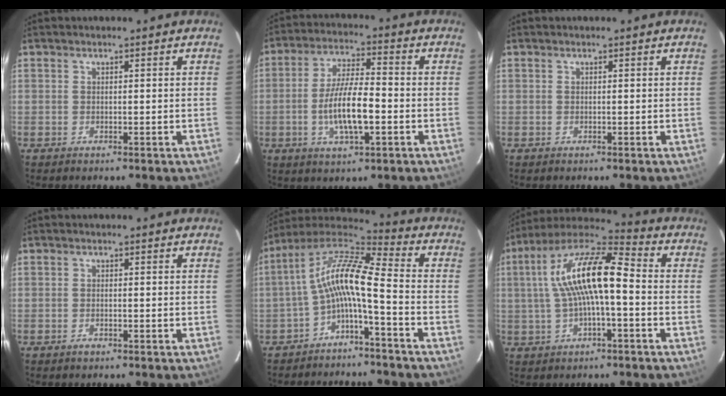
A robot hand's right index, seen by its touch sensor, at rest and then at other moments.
{"total": 10.8, "force": [-2.6, 2.9, 10.1], "torque": [-0.199, 0.000, -0.047]}
{"total": 0.0}
{"total": 1.1, "force": [-0.7, 0.4, 0.8], "torque": [-0.016, 0.001, -0.012]}
{"total": 11.7, "force": [-2.9, 2.1, 11.1], "torque": [-0.221, 0.020, -0.063]}
{"total": 14.8, "force": [0.0, 4.3, 14.2], "torque": [-0.265, 0.026, -0.005]}